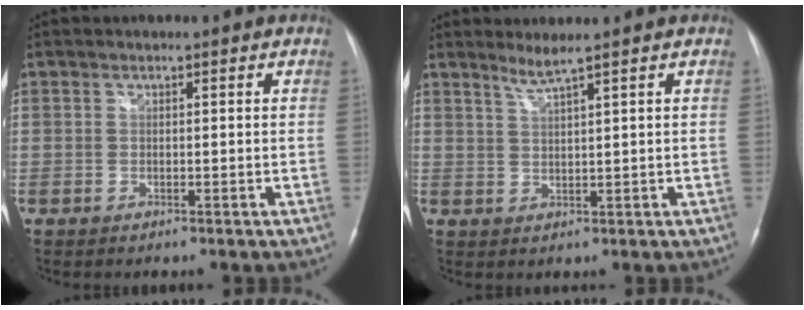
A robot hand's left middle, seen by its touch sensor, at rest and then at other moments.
{"total": 2.5, "force": [1.9, -0.9, 1.3], "torque": [-0.029, -0.007, 0.040]}